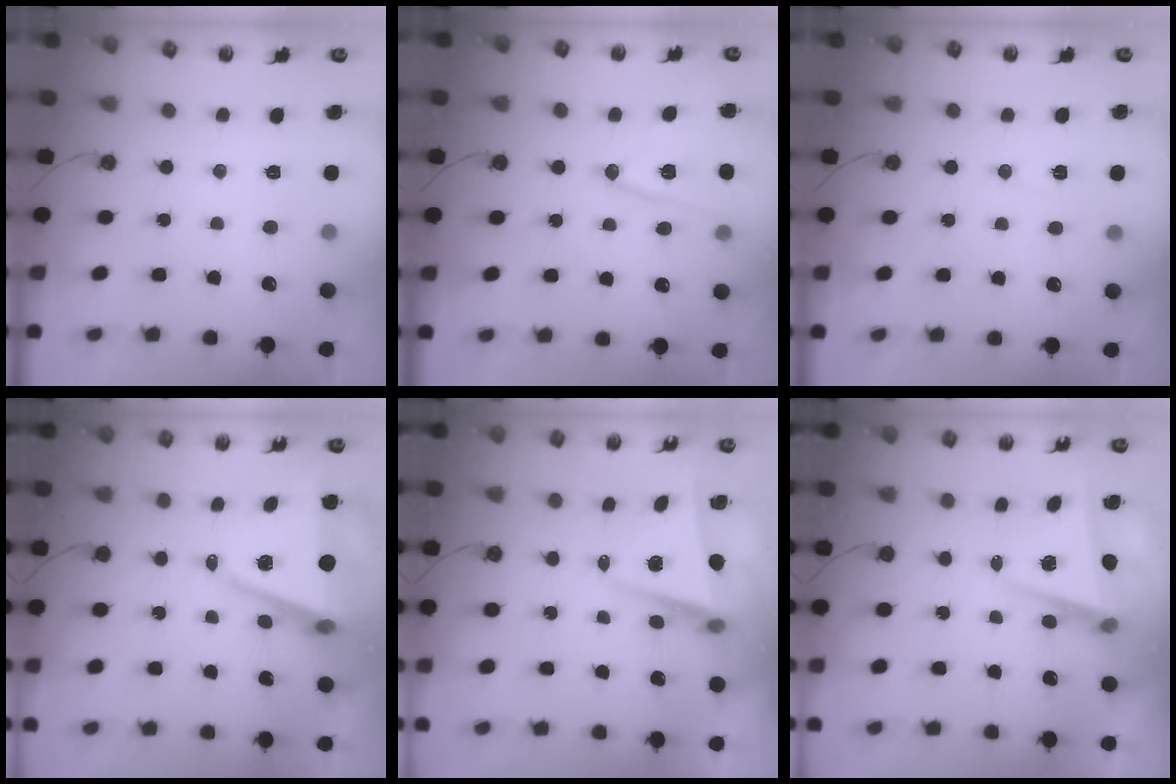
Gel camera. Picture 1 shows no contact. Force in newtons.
{"total": 11.6, "press": 11.4, "slide": 1.6}
{"total": 5.9, "press": 5.8, "slide": 1.1}
{"total": 8.8, "press": 7.8, "slide": 4.1}
{"total": 5.5, "press": 5.2, "slide": 2.0}
{"total": 5.0, "press": 4.7, "slide": 1.8}